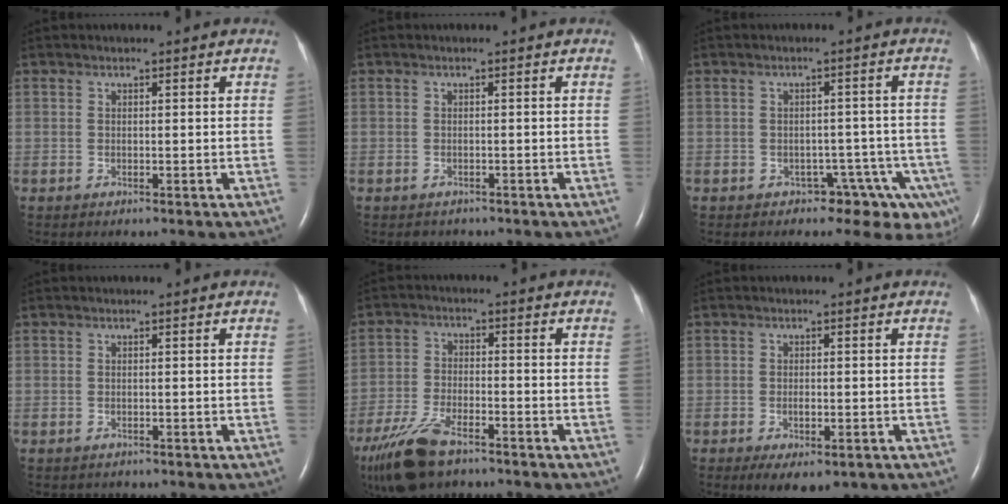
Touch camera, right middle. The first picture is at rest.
{"total": 1.4, "force": [-1.2, 0.8, 0.0], "torque": [-0.006, 0.000, -0.015]}
{"total": 7.3, "force": [-4.6, 4.9, 2.7], "torque": [-0.010, 0.018, -0.054]}
{"total": 1.0, "force": [-0.9, 0.5, 0.0], "torque": [-0.008, 0.000, -0.011]}
{"total": 11.3, "force": [-8.2, 3.8, 6.7], "torque": [-0.145, -0.018, -0.152]}
{"total": 5.1, "force": [-2.6, 1.9, 4.0], "torque": [-0.062, -0.011, -0.028]}